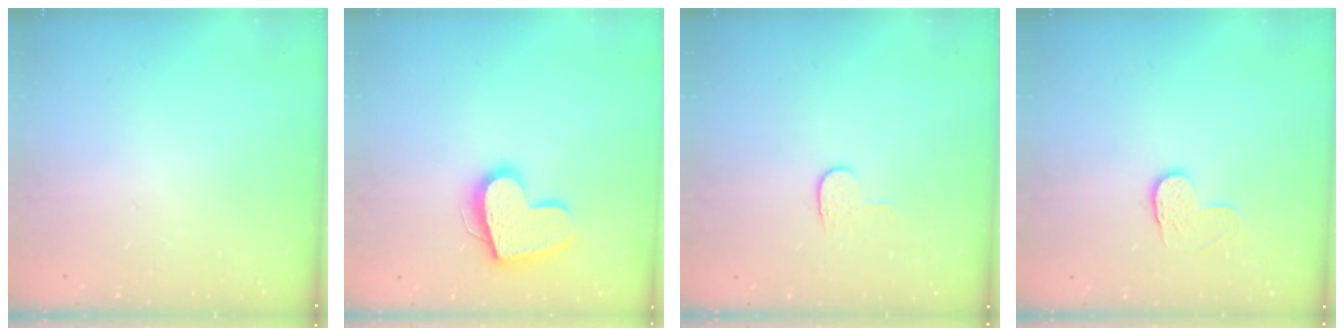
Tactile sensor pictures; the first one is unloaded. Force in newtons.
{"total": 15.8, "press": 15.7, "slide": 1.4}
{"total": 3.8, "press": 3.8, "slide": 0.3}
{"total": 6.6, "press": 6.6, "slide": 0.3}